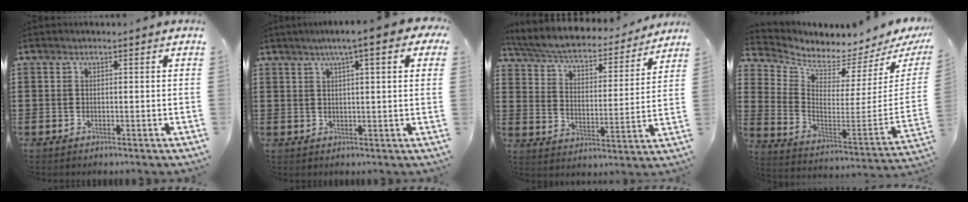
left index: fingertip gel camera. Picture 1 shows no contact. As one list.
[{"total": 5.4, "force": [2.7, 0.1, 4.6], "torque": [-0.086, 0.006, 0.042]}, {"total": 5.0, "force": [4.6, 0.8, 2.0], "torque": [-0.061, -0.031, 0.072]}, {"total": 3.1, "force": [3.0, 0.0, 0.6], "torque": [-0.039, -0.057, 0.045]}]